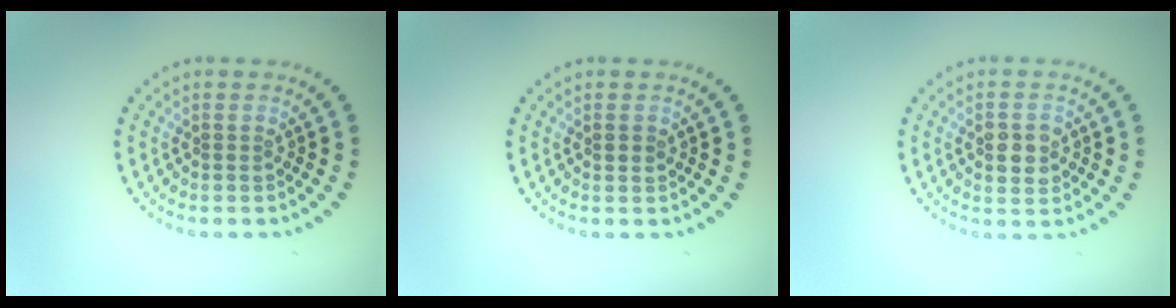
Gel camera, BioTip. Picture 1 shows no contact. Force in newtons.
{"total": 0.9, "press": 0.8, "slide": 0.3}
{"total": 2.9, "press": 2.9, "slide": 0.1}